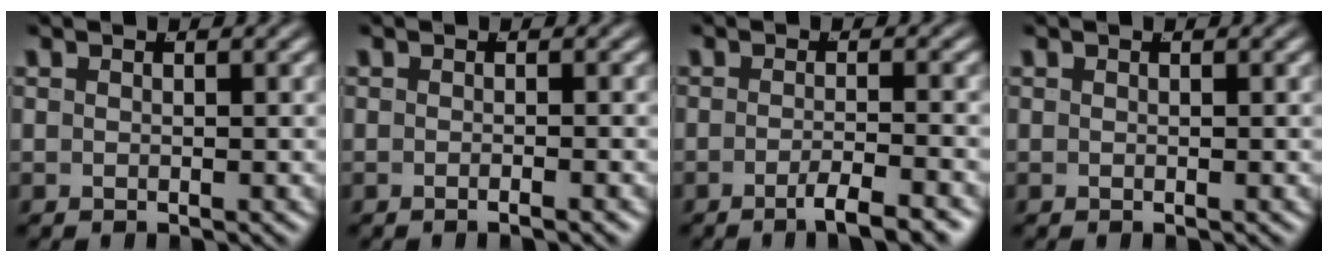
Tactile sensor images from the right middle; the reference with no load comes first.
{"total": 0.9, "force": [-0.8, -0.3, 0.4], "torque": [-0.006, 0.004, -0.015]}
{"total": 3.5, "force": [-2.6, 0.1, 2.3], "torque": [-0.036, -0.006, -0.044]}
{"total": 0.0}